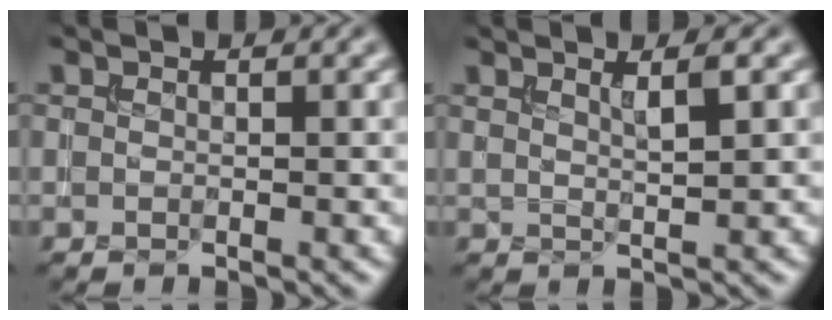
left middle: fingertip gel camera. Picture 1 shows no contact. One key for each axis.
{"total": 2.0, "fx": 1.1, "fy": 0.4, "fz": 1.7, "tx": -0.022, "ty": 0.002, "tz": 0.016}